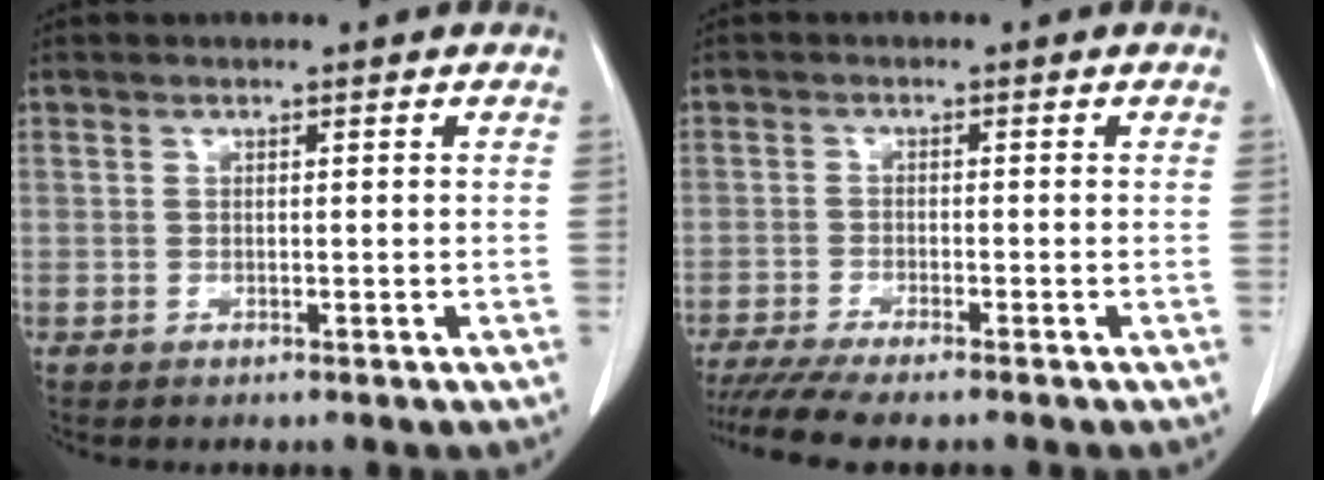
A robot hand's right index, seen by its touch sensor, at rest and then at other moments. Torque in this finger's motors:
{"motor_torque": [1.10, -1.03, 0.38, 0.08]}